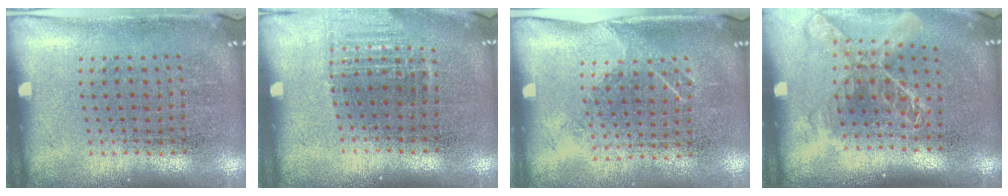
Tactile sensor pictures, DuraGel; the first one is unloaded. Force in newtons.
{"total": 1.0, "press": 1.0, "slide": 0.4}
{"total": 1.2, "press": 1.0, "slide": 0.7}
{"total": 2.0, "press": 1.5, "slide": 1.3}